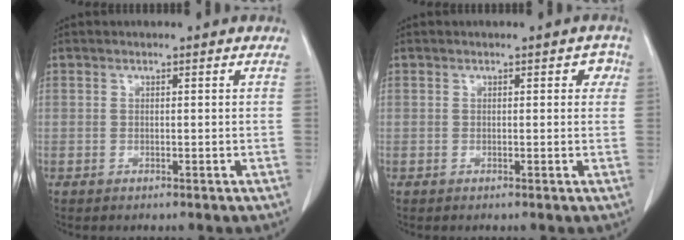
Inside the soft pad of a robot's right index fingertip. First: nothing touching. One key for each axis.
{"total": 1.8, "fx": 0.6, "fy": 1.1, "fz": 1.3, "tx": -0.003, "ty": 0.010, "tz": 0.001}